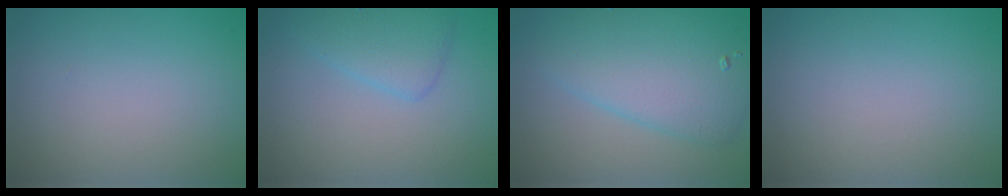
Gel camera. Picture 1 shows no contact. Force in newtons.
{"total": 2.8, "press": 2.8, "slide": 0.3}
{"total": 6.7, "press": 6.7, "slide": 0.1}
{"total": 0.0}